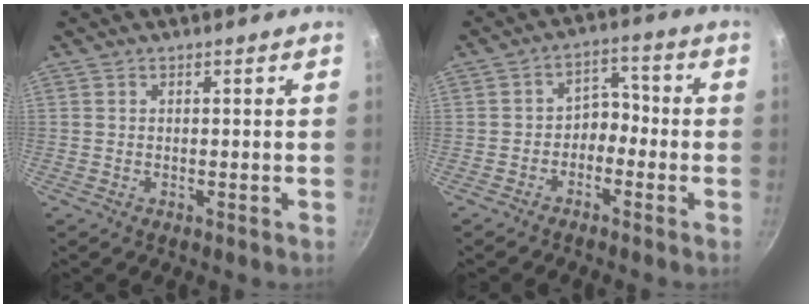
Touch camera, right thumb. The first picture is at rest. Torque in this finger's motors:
{"motor_torque": [-0.28, 0.23, -0.12, 0.36, 0.07]}